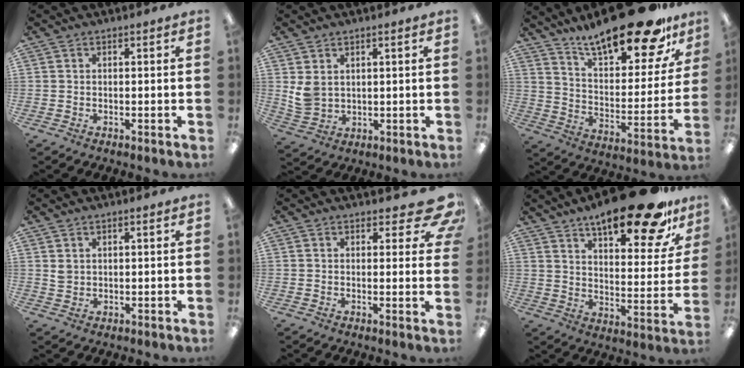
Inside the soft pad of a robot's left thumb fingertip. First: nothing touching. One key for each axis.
{"total": 4.9, "fx": 2.1, "fy": 3.5, "fz": 2.7, "tx": -0.062, "ty": -0.003, "tz": 0.043}
{"total": 23.4, "fx": 18.4, "fy": 6.6, "fz": 12.8, "tx": -0.194, "ty": -0.127, "tz": 0.307}
{"total": 1.9, "fx": 1.0, "fy": 1.3, "fz": 0.9, "tx": -0.020, "ty": 0.004, "tz": 0.018}
{"total": 7.2, "fx": 4.5, "fy": 3.1, "fz": 4.7, "tx": -0.048, "ty": -0.023, "tz": 0.076}
{"total": 20.5, "fx": 15.0, "fy": 5.8, "fz": 12.7, "tx": -0.178, "ty": -0.099, "tz": 0.240}